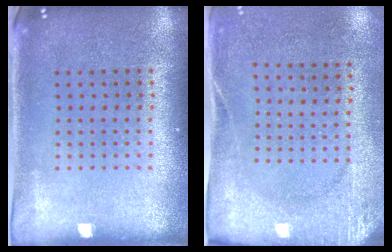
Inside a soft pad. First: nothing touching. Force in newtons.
{"total": 2.7, "press": 2.0, "slide": 1.7}